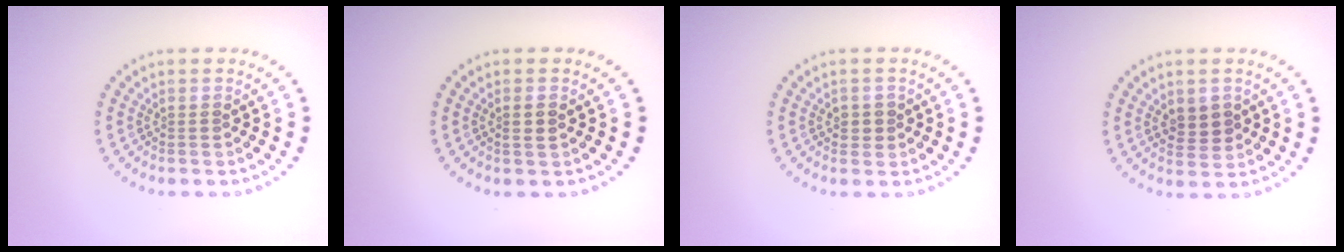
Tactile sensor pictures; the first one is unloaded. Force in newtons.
{"total": 1.0, "press": 0.9, "slide": 0.5}
{"total": 1.1, "press": 1.1, "slide": 0.4}
{"total": 2.4, "press": 2.3, "slide": 0.5}